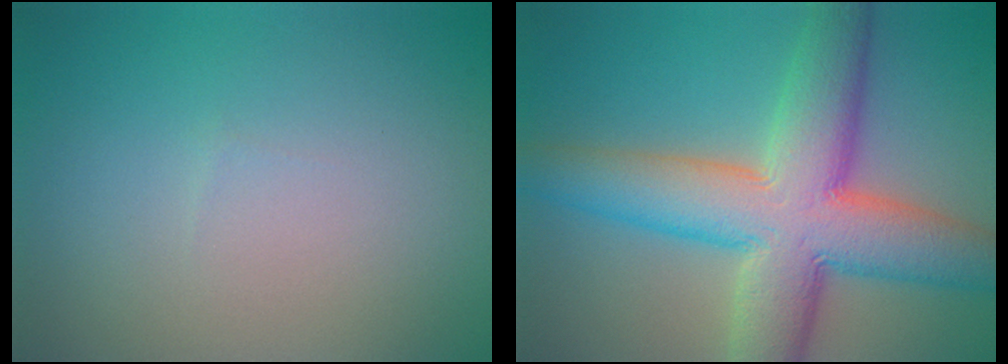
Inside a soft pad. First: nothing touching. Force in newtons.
{"total": 11.3, "press": 11.3, "slide": 0.6}